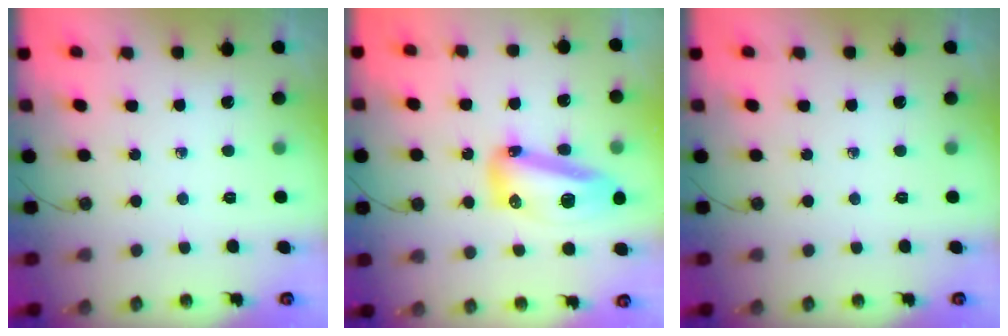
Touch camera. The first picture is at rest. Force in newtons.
{"total": 15.5, "press": 15.1, "slide": 3.1}
{"total": 0.0}